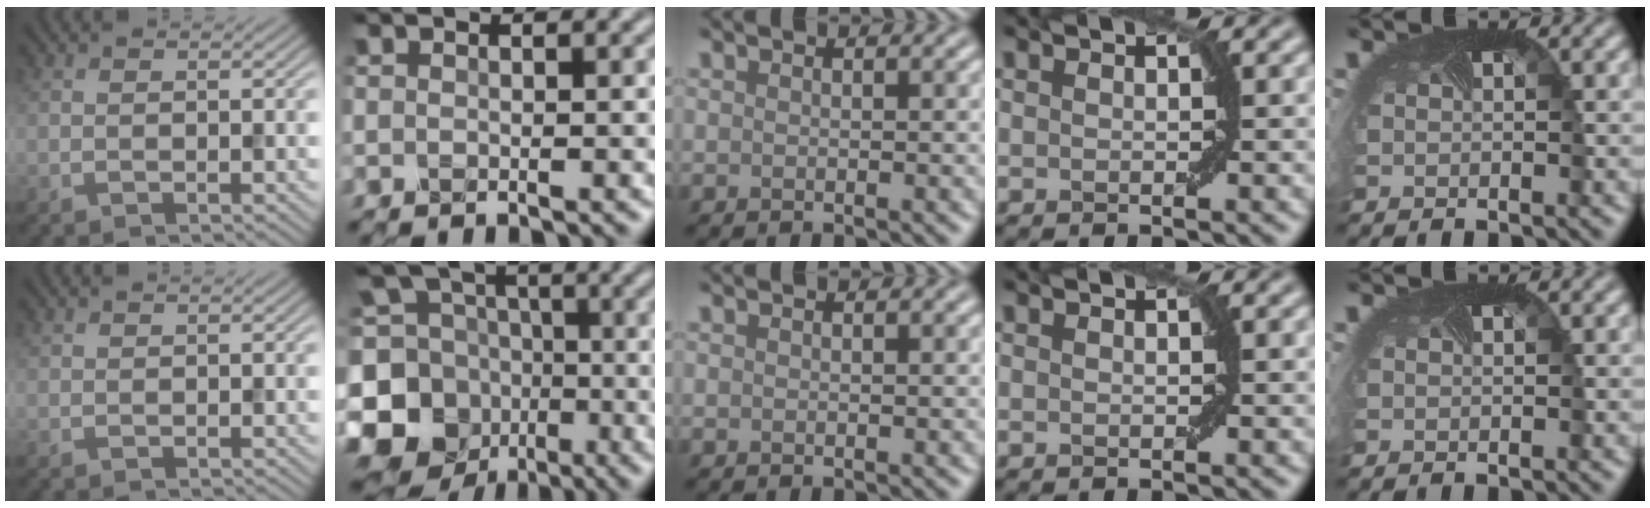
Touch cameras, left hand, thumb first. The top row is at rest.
{"index": {"total": 13.0, "force": [-4.3, 11.6, 4.1], "torque": [-0.126, -0.003, -0.090]}}